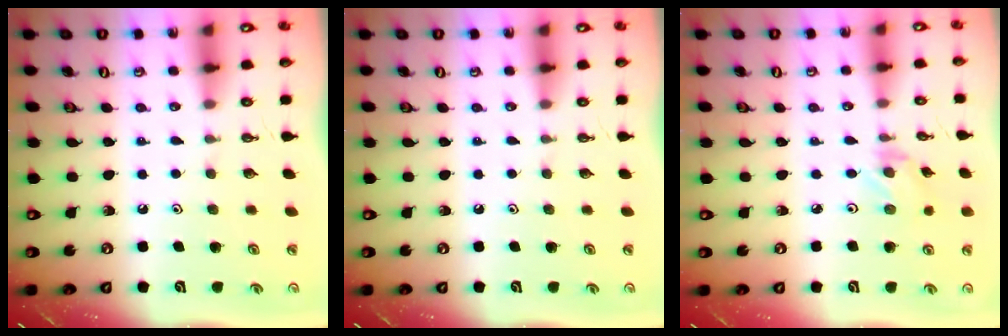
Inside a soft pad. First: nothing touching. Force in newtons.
{"total": 0.0}
{"total": 1.2, "press": 1.2, "slide": 0.2}